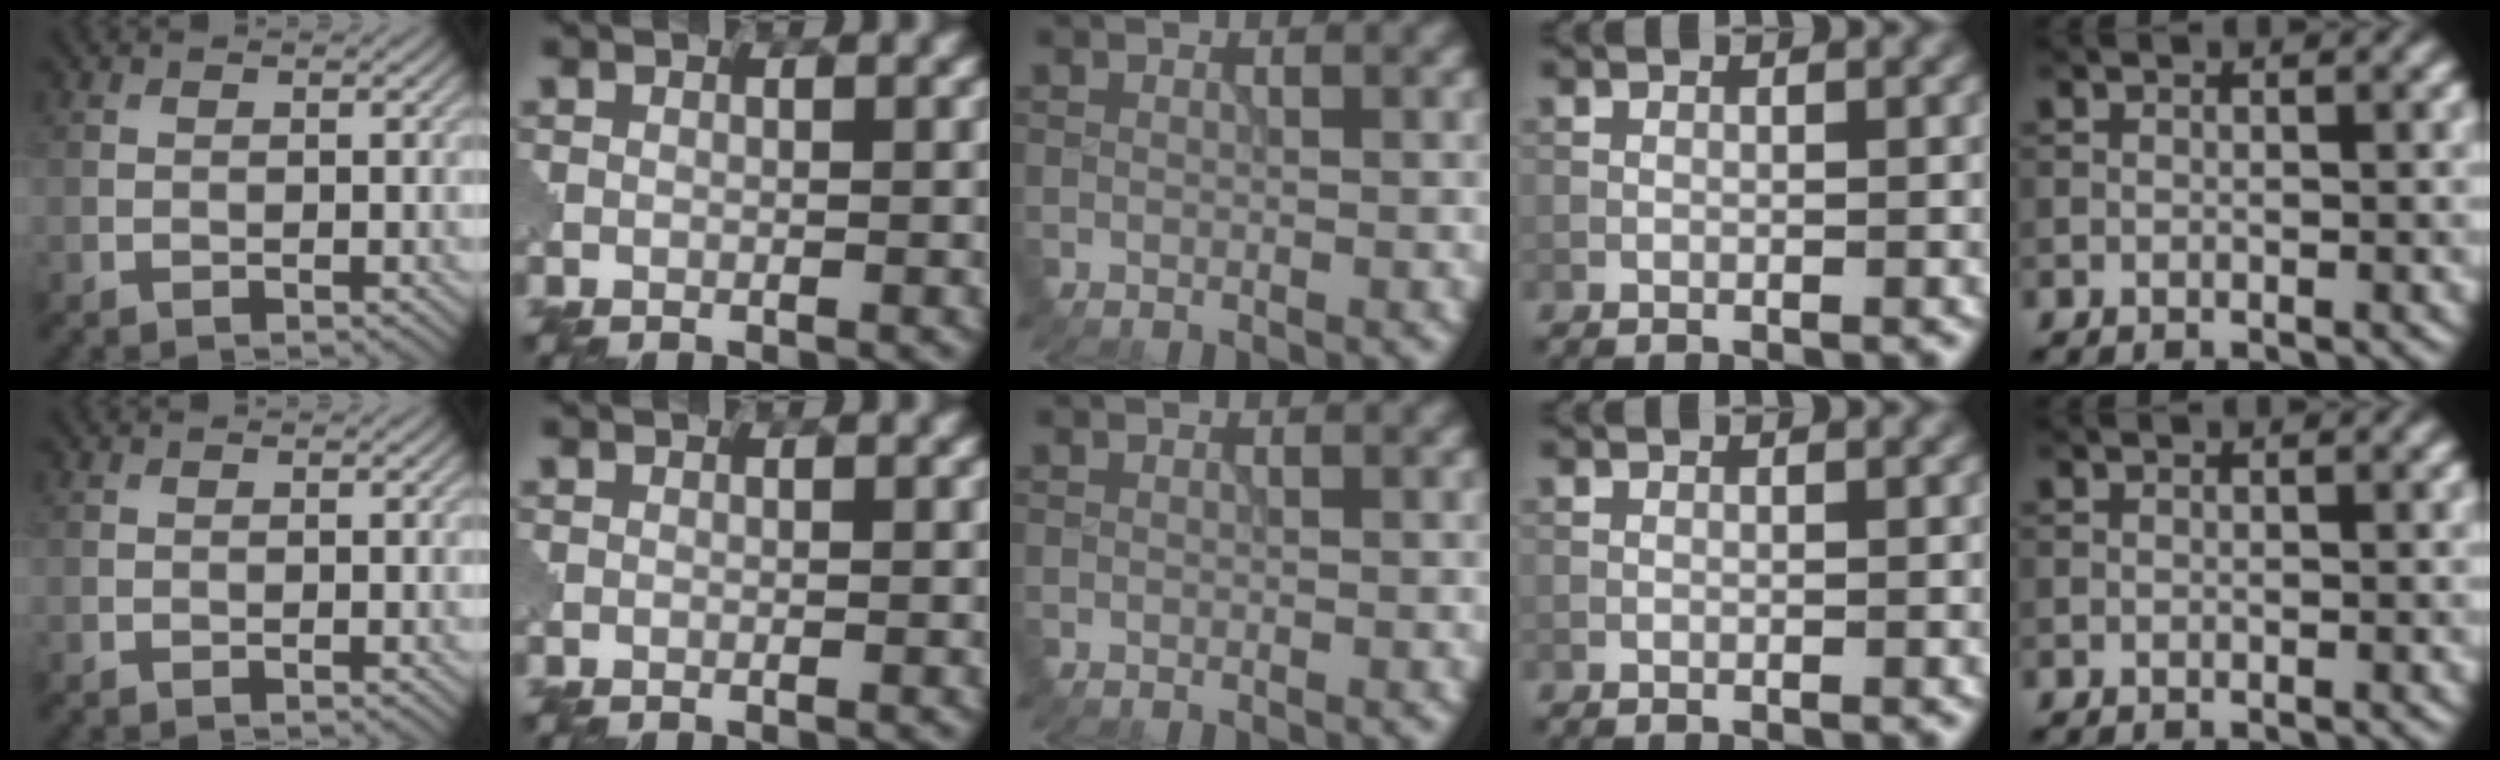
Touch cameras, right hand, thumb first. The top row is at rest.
{}